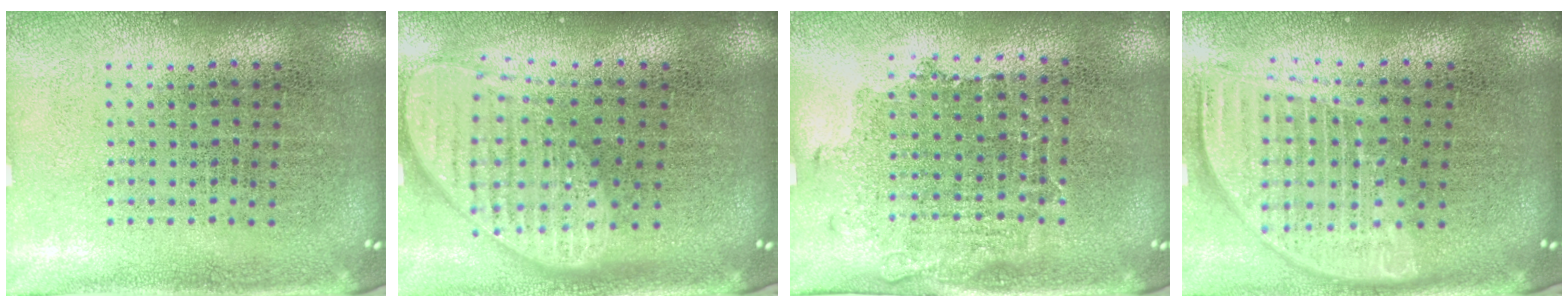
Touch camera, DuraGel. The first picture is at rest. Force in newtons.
{"total": 2.0, "press": 1.6, "slide": 1.2}
{"total": 1.1, "press": 0.9, "slide": 0.6}
{"total": 1.8, "press": 1.5, "slide": 1.0}